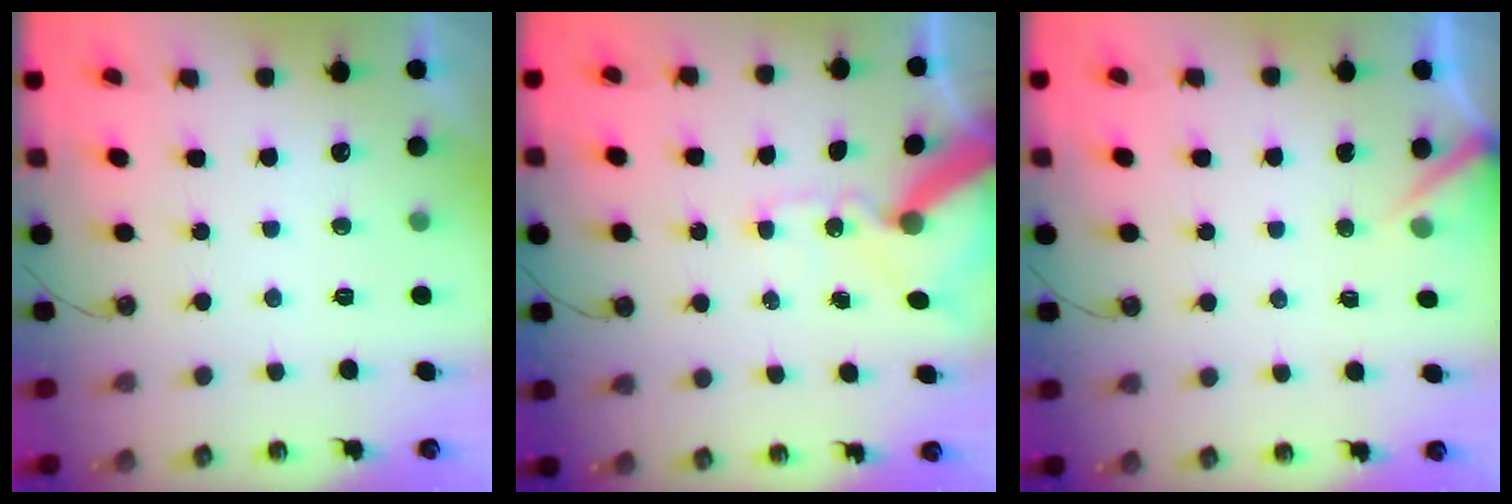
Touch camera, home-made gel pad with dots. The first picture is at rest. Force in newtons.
{"total": 13.2, "press": 13.1, "slide": 2.0}
{"total": 3.7, "press": 3.7, "slide": 0.2}